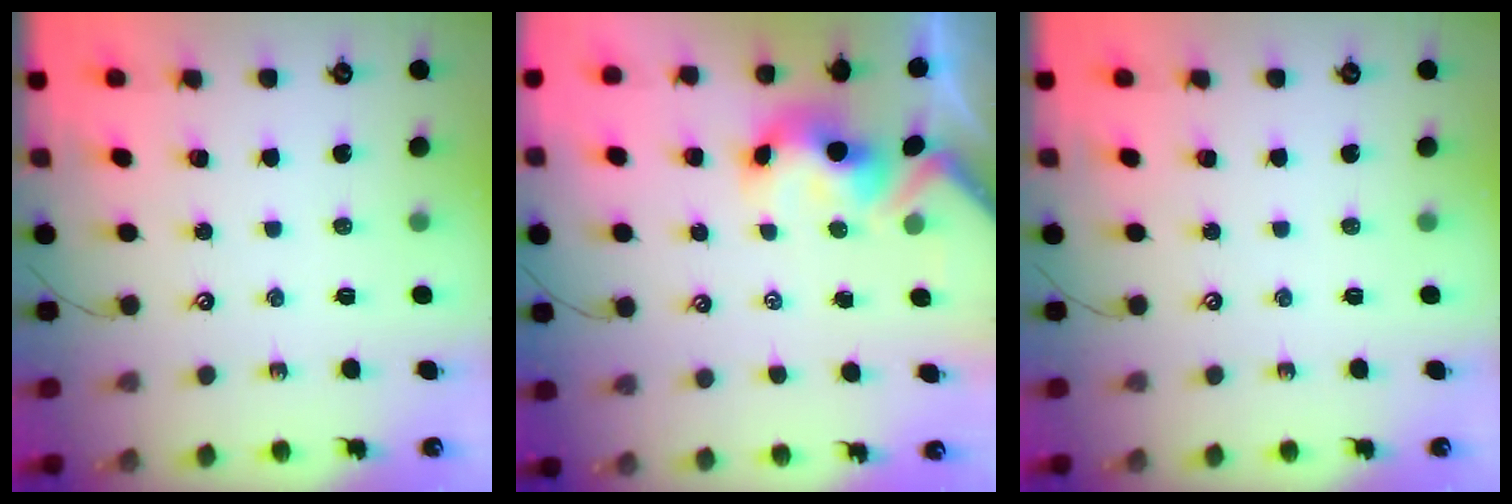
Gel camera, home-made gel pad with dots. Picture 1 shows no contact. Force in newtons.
{"total": 6.0, "press": 6.0, "slide": 1.1}
{"total": 0.0}